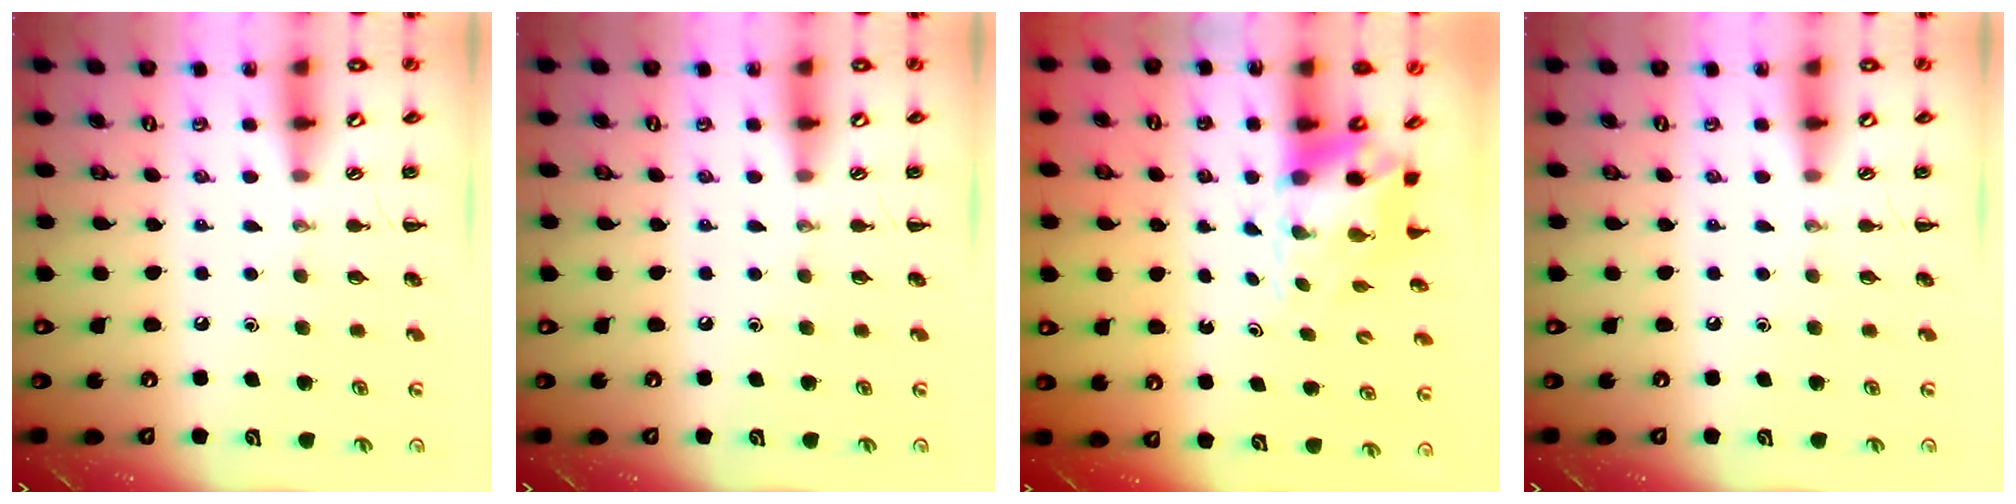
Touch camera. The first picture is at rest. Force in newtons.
{"total": 0.0}
{"total": 5.6, "press": 5.5, "slide": 1.0}
{"total": 0.0}